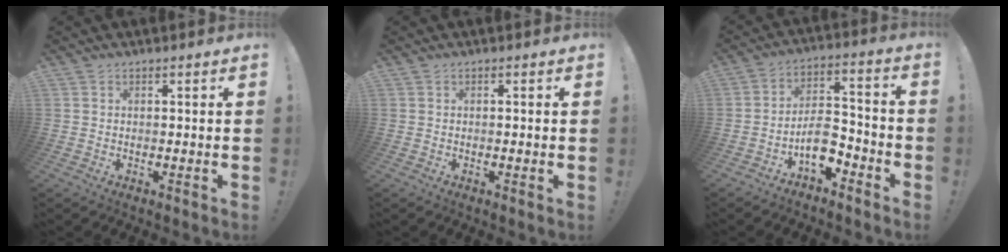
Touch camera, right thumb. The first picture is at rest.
{"total": 0.6, "force": [0.0, -0.2, 0.6], "torque": [-0.004, -0.003, -0.001]}
{"total": 9.3, "force": [-5.1, 5.4, 5.6], "torque": [-0.092, 0.031, -0.090]}